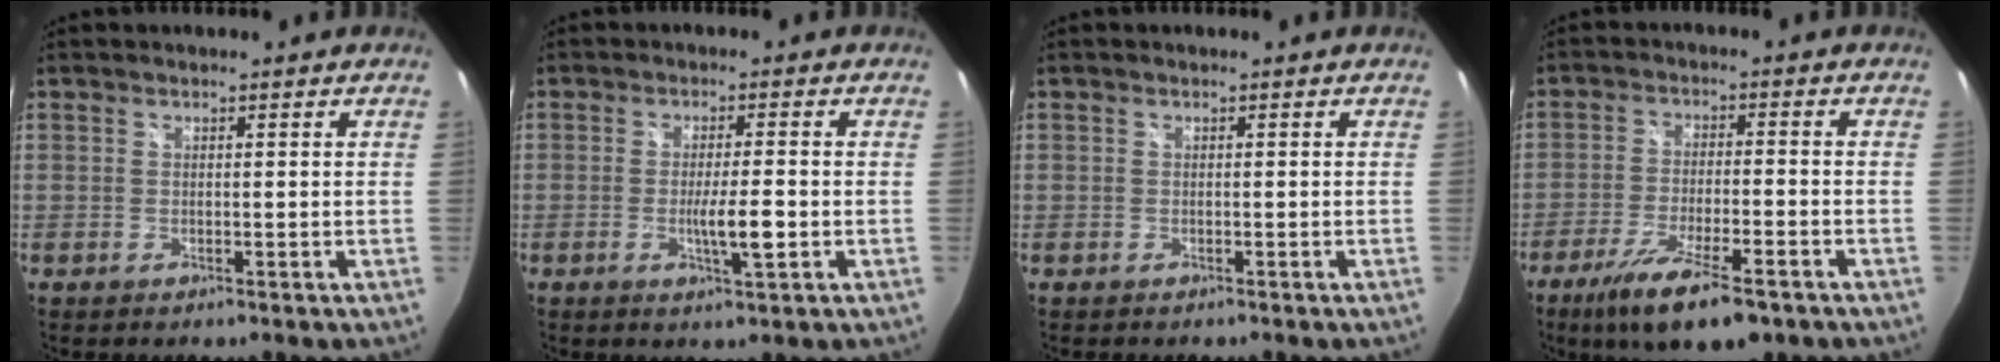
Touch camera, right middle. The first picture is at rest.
{"total": 4.9, "force": [-1.3, 0.3, 4.7], "torque": [-0.081, -0.010, -0.021]}
{"total": 0.6, "force": [-0.4, 0.4, -0.2], "torque": [0.000, 0.000, -0.010]}
{"total": 12.9, "force": [-8.5, 3.2, 9.1], "torque": [-0.189, -0.037, -0.146]}